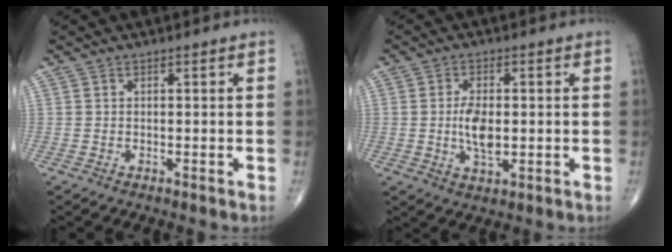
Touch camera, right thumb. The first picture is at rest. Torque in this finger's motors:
{"motor_torque": [1.34, 1.20, 0.63, -0.61, 0.08]}